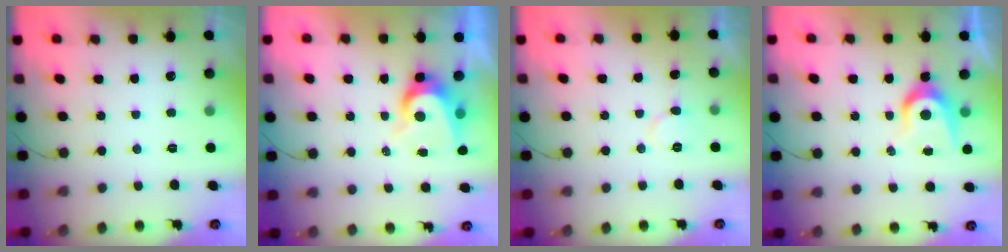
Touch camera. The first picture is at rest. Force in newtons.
{"total": 6.7, "press": 6.7, "slide": 0.5}
{"total": 7.3, "press": 7.2, "slide": 0.4}
{"total": 7.5, "press": 7.5, "slide": 0.4}